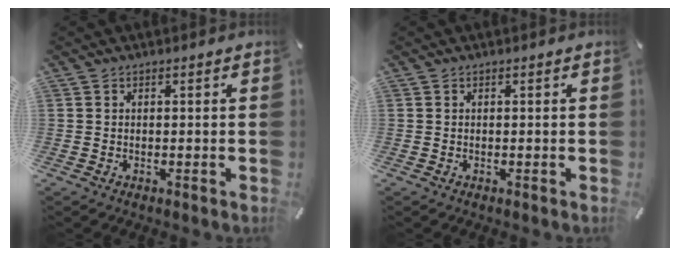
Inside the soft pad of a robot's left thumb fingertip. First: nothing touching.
{"total": 0.0}